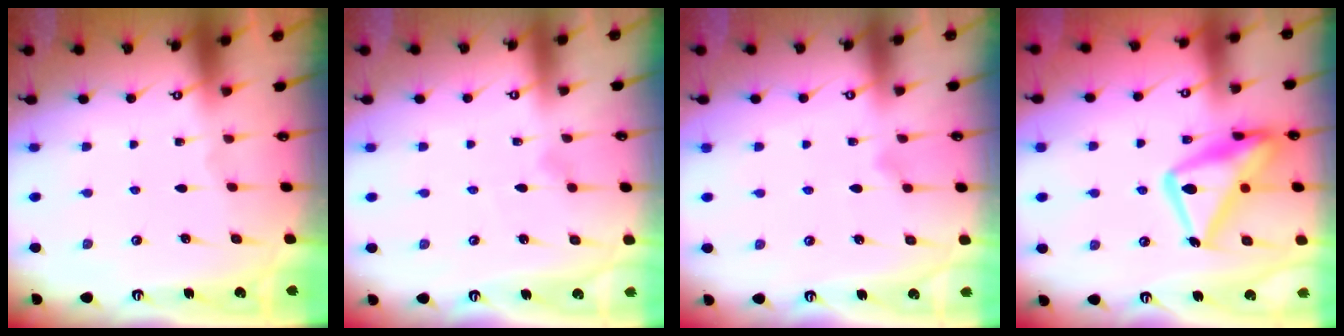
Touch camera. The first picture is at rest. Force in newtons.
{"total": 3.2, "press": 3.2, "slide": 0.1}
{"total": 7.1, "press": 7.0, "slide": 1.1}
{"total": 19.5, "press": 19.4, "slide": 1.5}